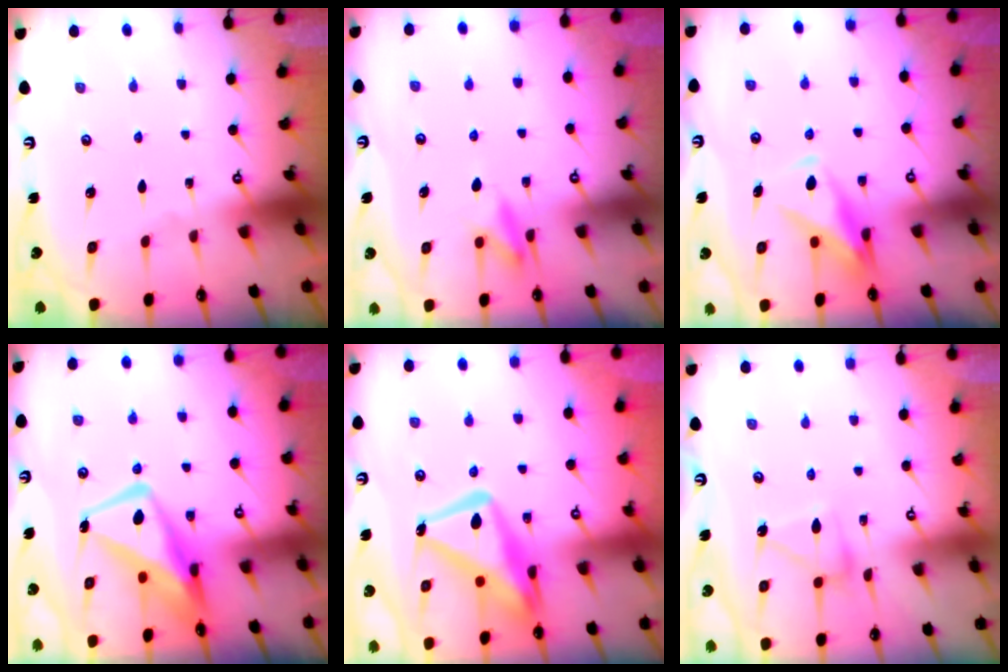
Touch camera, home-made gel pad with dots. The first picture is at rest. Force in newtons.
{"total": 7.8, "press": 7.7, "slide": 1.1}
{"total": 10.0, "press": 10.0, "slide": 1.0}
{"total": 10.4, "press": 10.3, "slide": 1.7}
{"total": 17.5, "press": 17.4, "slide": 1.6}
{"total": 11.3, "press": 11.3, "slide": 0.6}